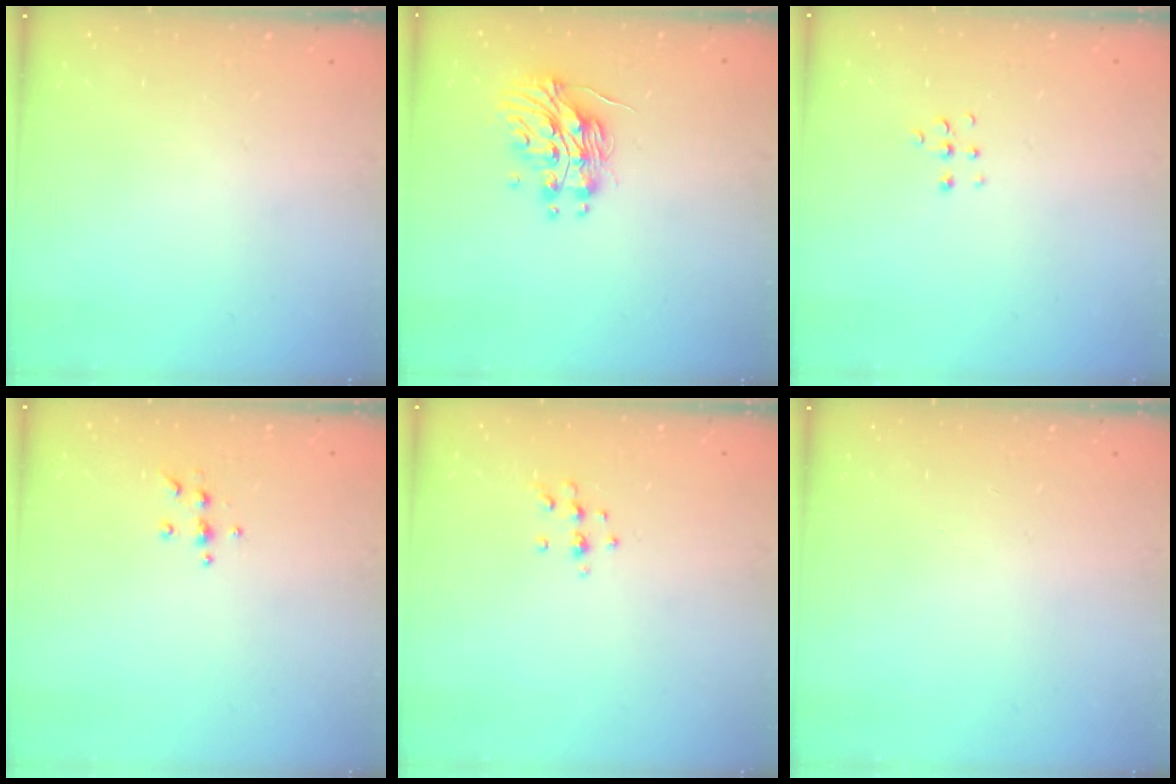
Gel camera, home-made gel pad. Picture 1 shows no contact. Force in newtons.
{"total": 14.0, "press": 13.9, "slide": 0.8}
{"total": 4.4, "press": 4.4, "slide": 0.3}
{"total": 5.6, "press": 5.6, "slide": 0.7}
{"total": 6.9, "press": 6.8, "slide": 1.2}
{"total": 0.0}